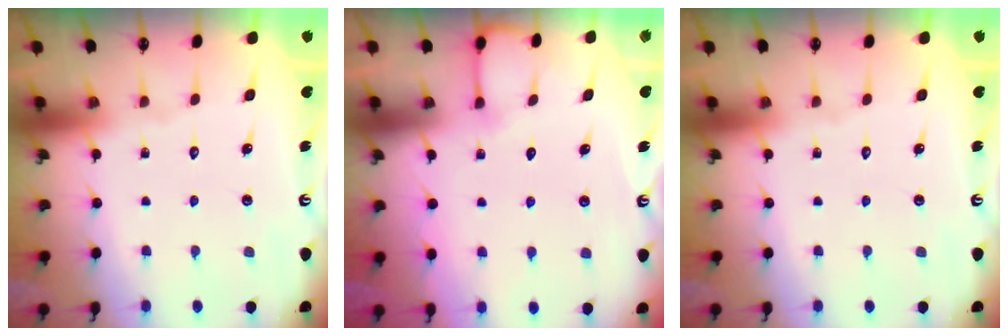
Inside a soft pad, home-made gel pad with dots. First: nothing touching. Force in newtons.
{"total": 5.1, "press": 5.1, "slide": 0.3}
{"total": 0.0}